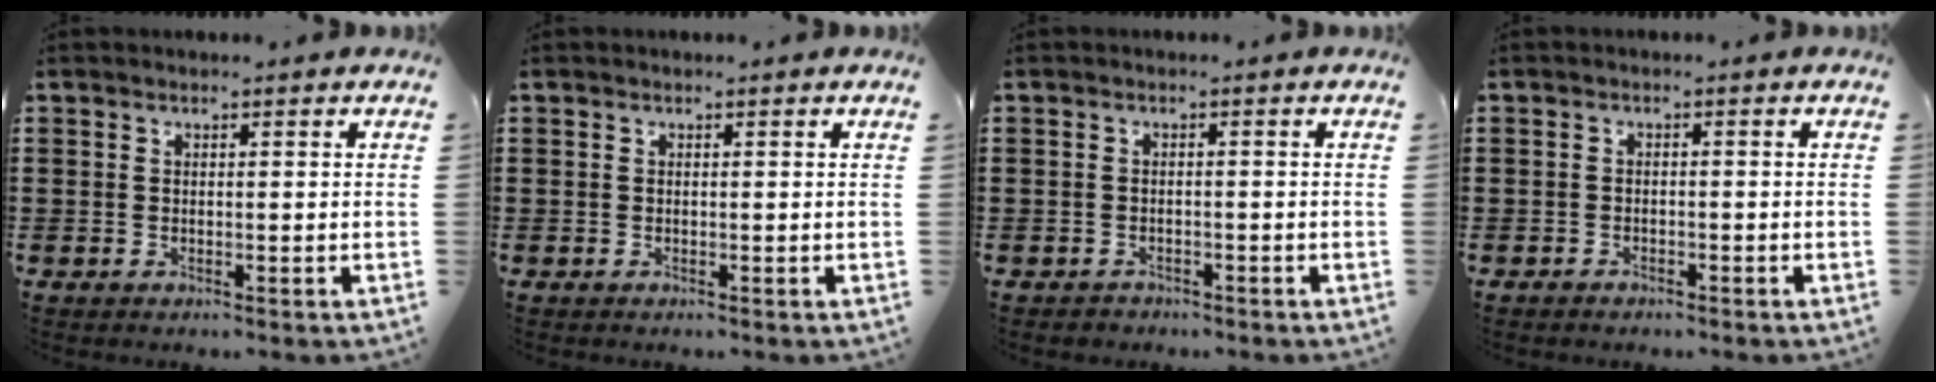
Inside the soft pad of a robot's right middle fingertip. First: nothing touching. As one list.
[{"total": 0.0}, {"total": 0.9, "force": [-0.8, 0.4, 0.0], "torque": [-0.002, 0.002, -0.020]}, {"total": 1.1, "force": [-1.0, 0.5, -0.1], "torque": [0.000, 0.004, -0.023]}]